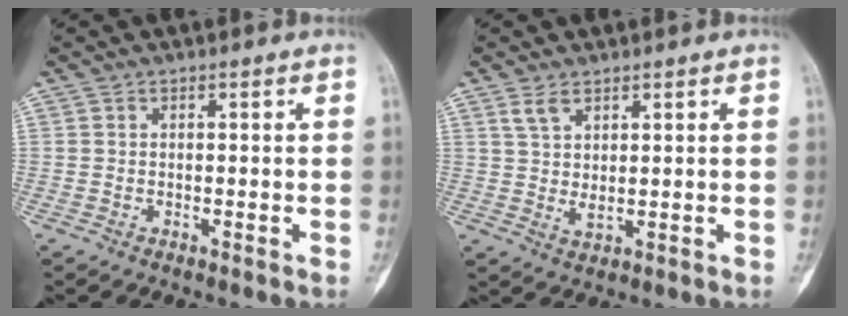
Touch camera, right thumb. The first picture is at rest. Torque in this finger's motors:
{"motor_torque": [-0.09, 0.17, 0.09, 0.07, 0.01]}